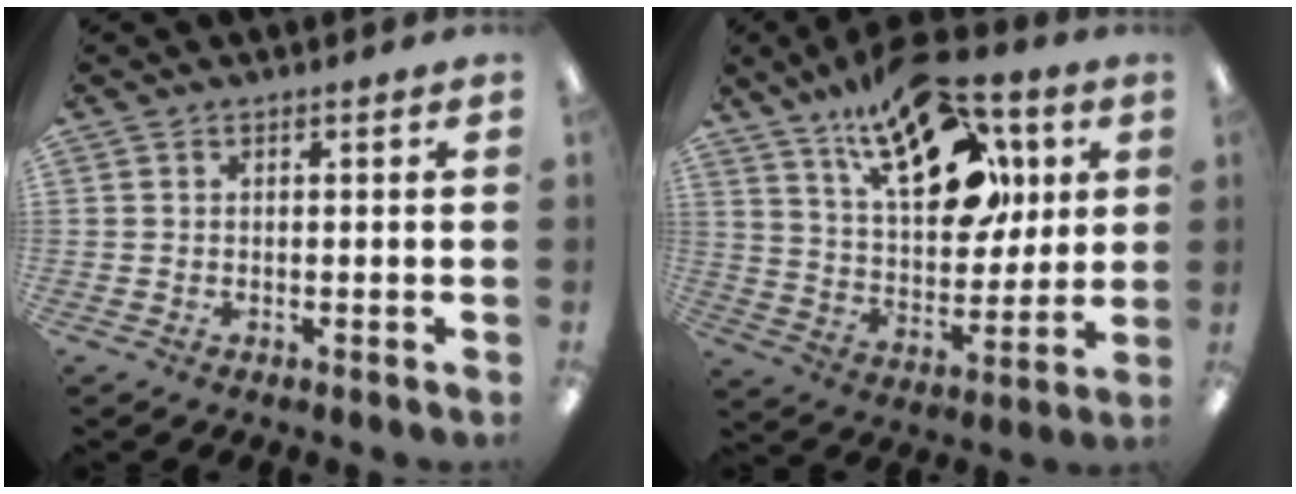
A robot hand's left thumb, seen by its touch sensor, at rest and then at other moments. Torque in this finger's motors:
{"motor_torque": [0.16, 0.85, 1.57, -1.20, 0.15]}